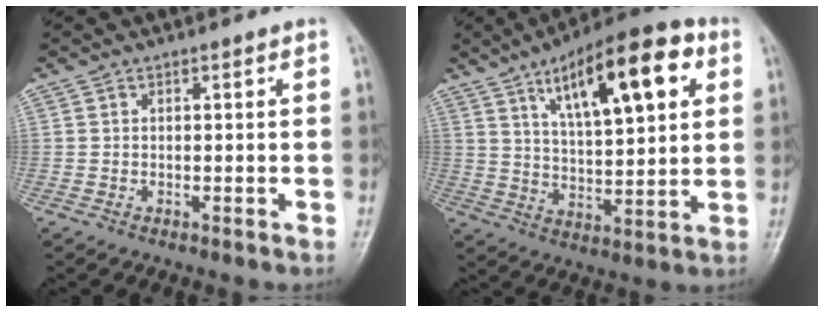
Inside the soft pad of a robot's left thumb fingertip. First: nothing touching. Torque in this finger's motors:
{"motor_torque": [0.62, 0.62, 1.72, -1.05, 0.36]}